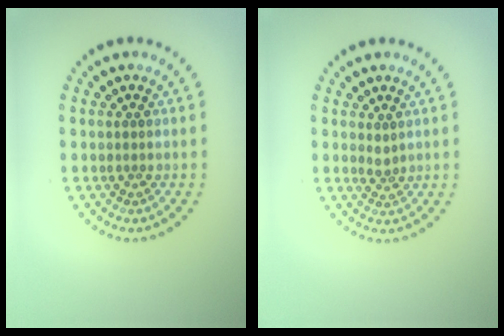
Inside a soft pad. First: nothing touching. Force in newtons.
{"total": 0.9, "press": 0.6, "slide": 0.8}